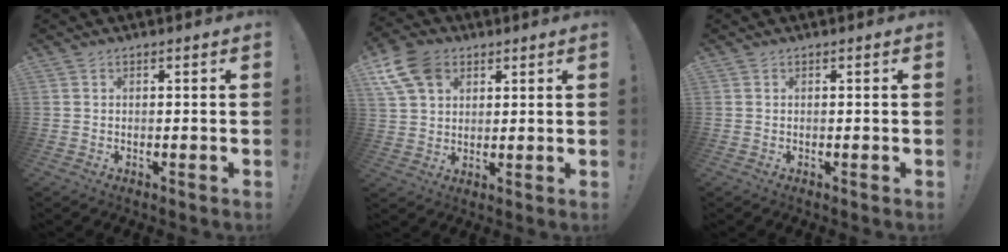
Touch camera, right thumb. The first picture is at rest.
{"total": 11.9, "force": [5.7, 8.3, 6.3], "torque": [-0.114, -0.023, 0.112]}
{"total": 0.0}